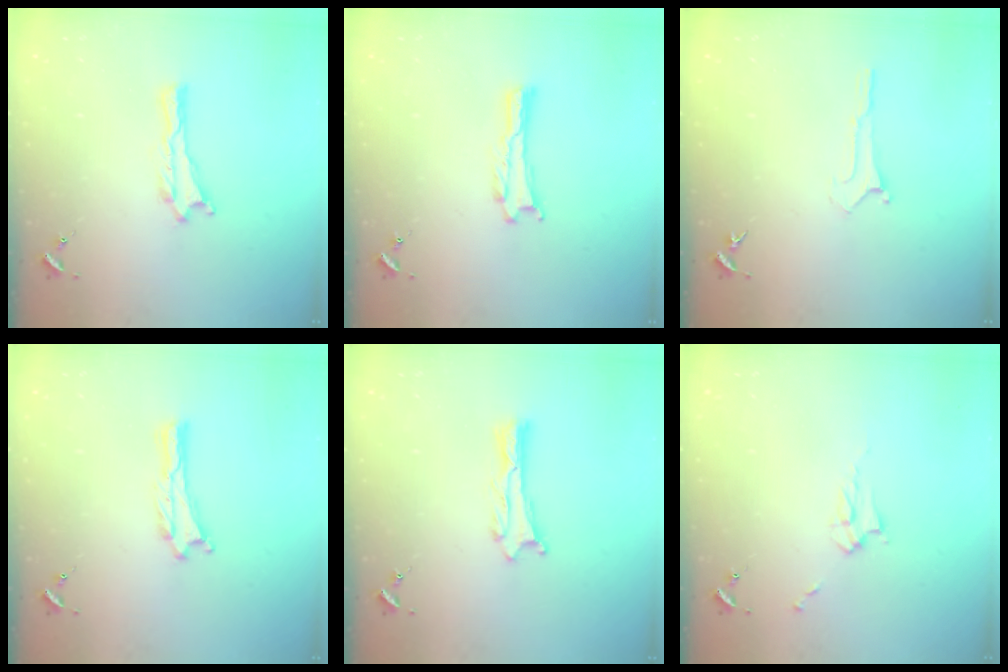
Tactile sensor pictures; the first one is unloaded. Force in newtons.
{"total": 0.0}
{"total": 0.0}
{"total": 0.0}
{"total": 1.3, "press": 1.2, "slide": 0.1}
{"total": 2.9, "press": 2.9, "slide": 0.4}